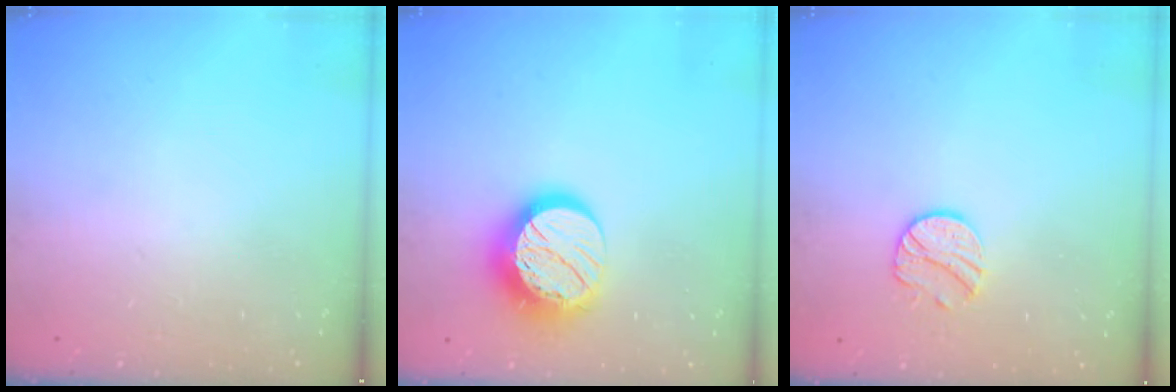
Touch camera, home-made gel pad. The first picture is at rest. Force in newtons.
{"total": 15.1, "press": 15.1, "slide": 0.8}
{"total": 8.8, "press": 8.8, "slide": 0.2}